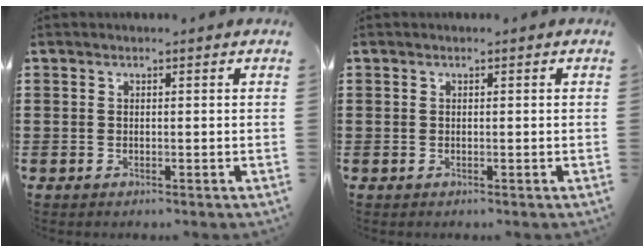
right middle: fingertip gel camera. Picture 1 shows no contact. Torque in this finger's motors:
{"motor_torque": [0.19, -0.37, 0.03, 0.02]}